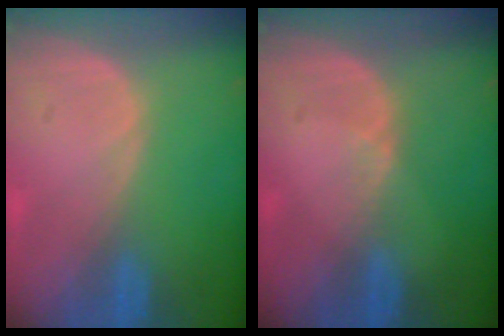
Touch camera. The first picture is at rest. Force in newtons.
{"total": 1.4, "press": 0.9, "slide": 1.1}